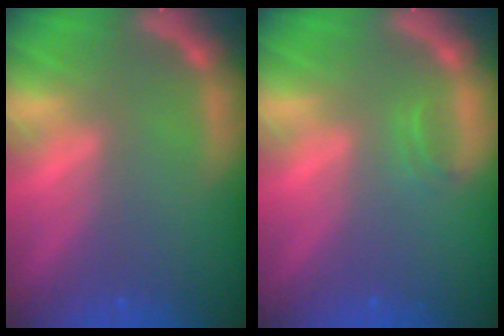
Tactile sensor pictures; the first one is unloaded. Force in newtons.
{"total": 0.9}